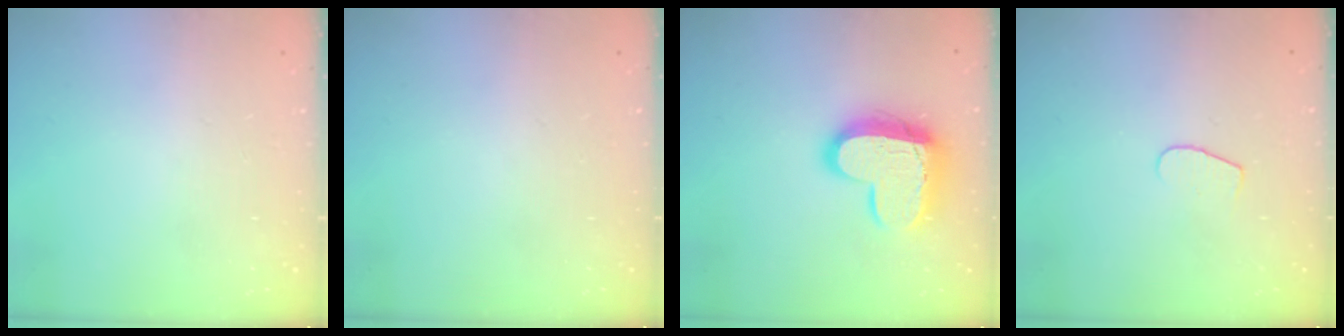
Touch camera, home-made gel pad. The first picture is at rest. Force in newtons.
{"total": 0.0}
{"total": 14.9, "press": 14.9, "slide": 1.4}
{"total": 4.6, "press": 4.5, "slide": 0.4}